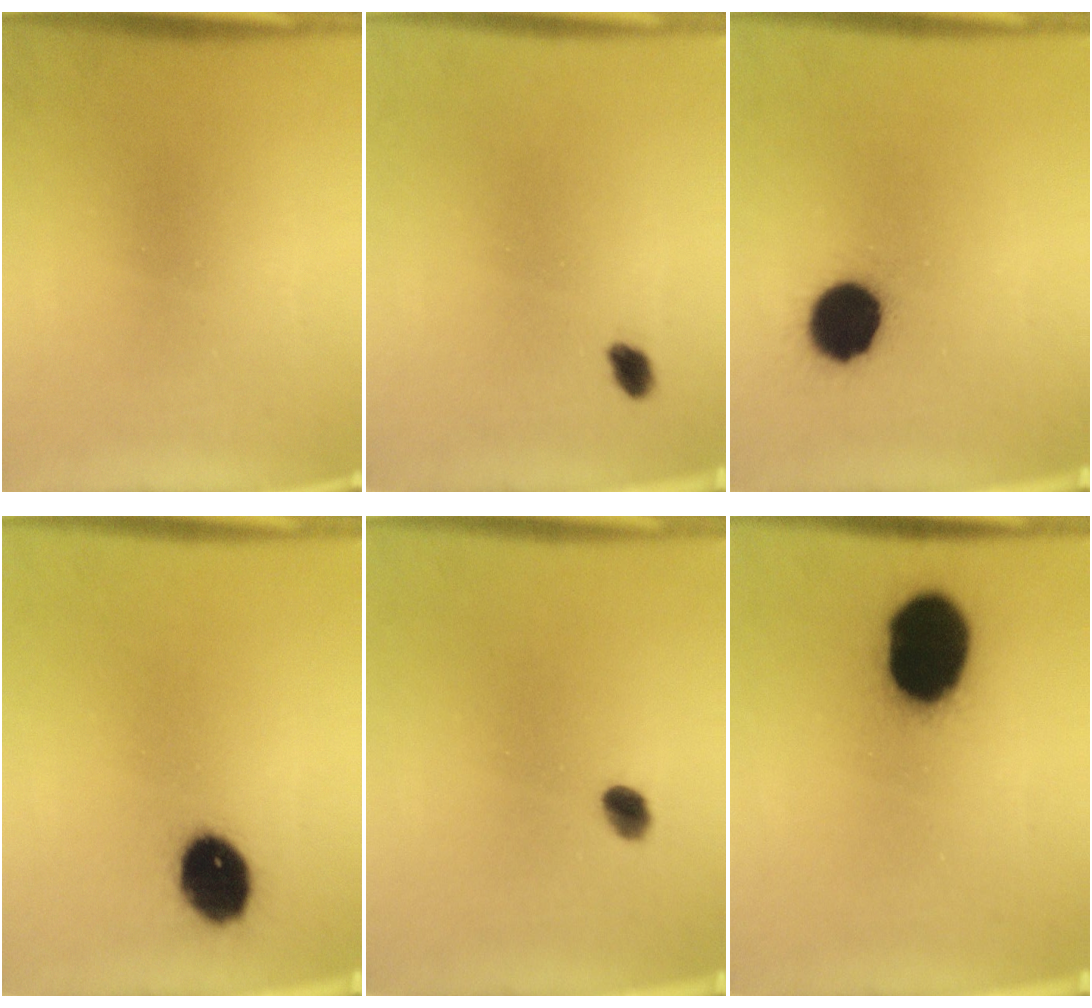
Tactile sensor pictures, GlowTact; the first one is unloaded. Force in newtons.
{"total": 1.9}
{"total": 12.3}
{"total": 10.8}
{"total": 2.8}
{"total": 20.1}